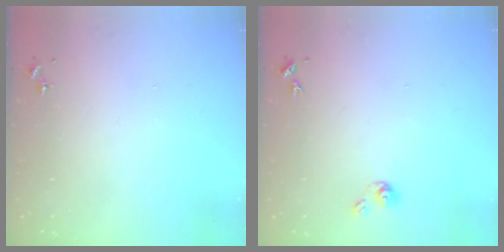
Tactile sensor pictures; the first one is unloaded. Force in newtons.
{"total": 5.6, "press": 5.6, "slide": 0.5}